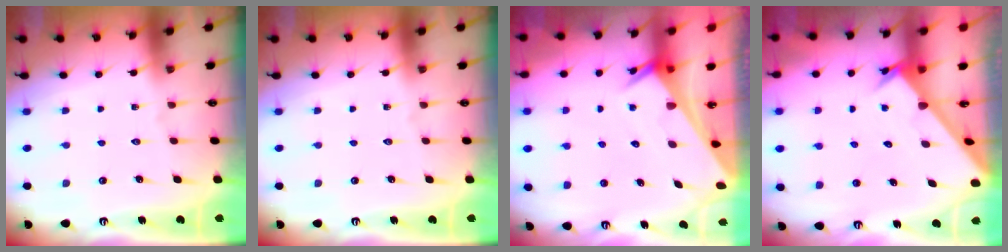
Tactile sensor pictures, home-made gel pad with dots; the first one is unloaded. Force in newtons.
{"total": 0.0}
{"total": 2.5, "press": 2.5, "slide": 0.1}
{"total": 2.4, "press": 2.4, "slide": 0.2}